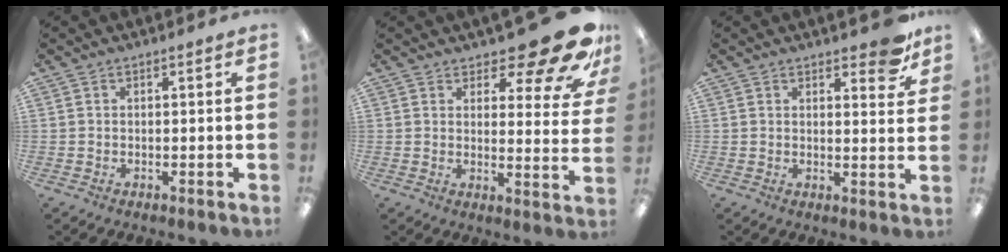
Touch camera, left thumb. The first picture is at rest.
{"total": 14.1, "force": [10.4, 4.4, 8.5], "torque": [-0.105, -0.078, 0.172]}
{"total": 6.0, "force": [4.6, 2.4, 3.1], "torque": [-0.024, -0.027, 0.075]}